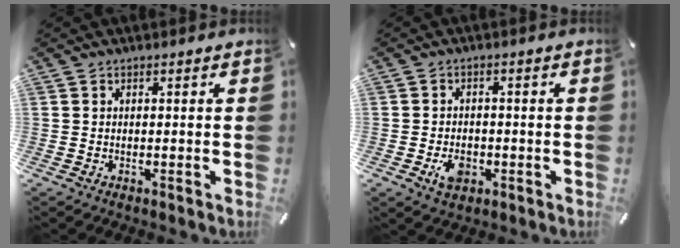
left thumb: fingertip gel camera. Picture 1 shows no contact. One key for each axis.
{"total": 4.9, "fx": -1.7, "fy": 3.5, "fz": 2.9, "tx": -0.053, "ty": 0.002, "tz": -0.030}